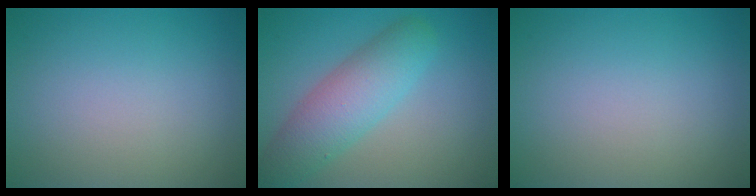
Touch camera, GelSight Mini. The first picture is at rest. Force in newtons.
{"total": 5.7, "press": 5.7, "slide": 0.2}
{"total": 0.0}